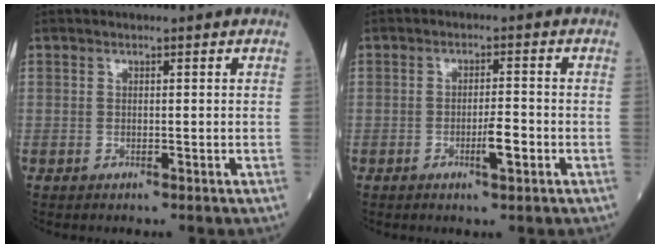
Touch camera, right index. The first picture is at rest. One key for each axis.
{"total": 3.6, "fx": -1.4, "fy": 0.5, "fz": 3.3, "tx": -0.052, "ty": 0.002, "tz": -0.020}